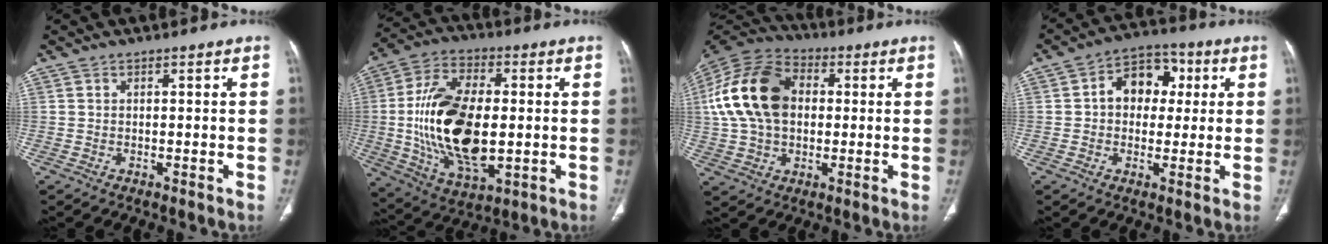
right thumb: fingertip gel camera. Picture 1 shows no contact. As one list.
[{"total": 21.3, "force": [-0.7, 11.2, 18.1], "torque": [-0.344, -0.003, -0.003]}, {"total": 18.9, "force": [2.1, 13.0, 13.6], "torque": [-0.256, 0.023, 0.032]}, {"total": 9.9, "force": [1.7, 7.5, 6.2], "torque": [-0.055, 0.018, 0.017]}]